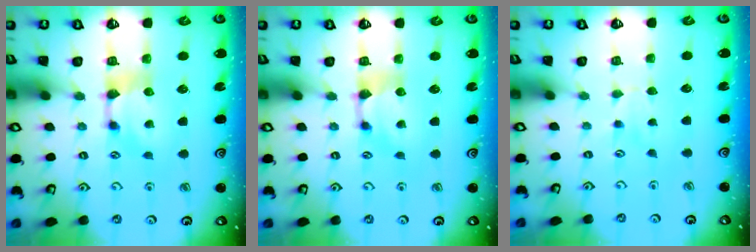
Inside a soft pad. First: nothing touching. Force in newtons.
{"total": 0.0}
{"total": 2.8, "press": 2.8, "slide": 0.3}